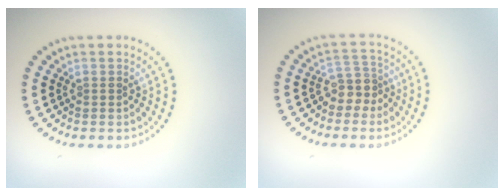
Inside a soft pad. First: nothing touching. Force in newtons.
{"total": 2.5, "press": 2.1, "slide": 1.5}